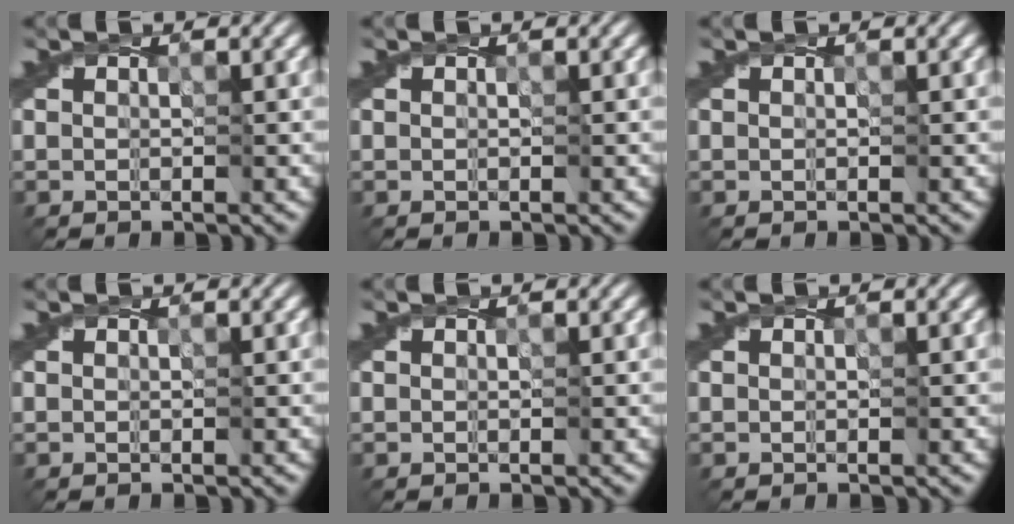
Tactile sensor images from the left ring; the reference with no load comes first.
{"total": 0.0}
{"total": 0.0}
{"total": 0.0}
{"total": 0.0}
{"total": 0.0}